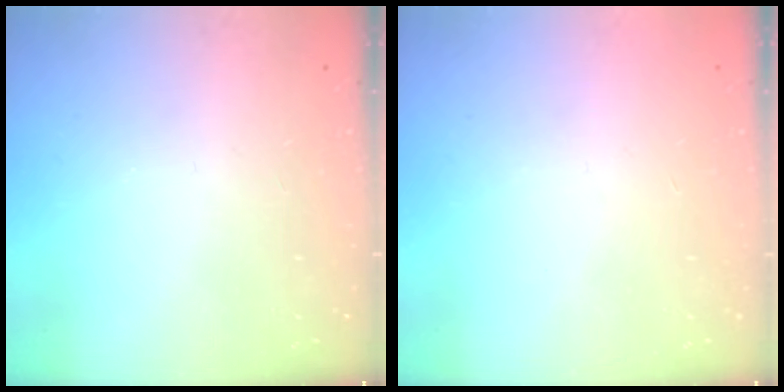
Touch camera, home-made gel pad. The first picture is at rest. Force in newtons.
{"total": 1.5, "press": 1.5, "slide": 0.1}